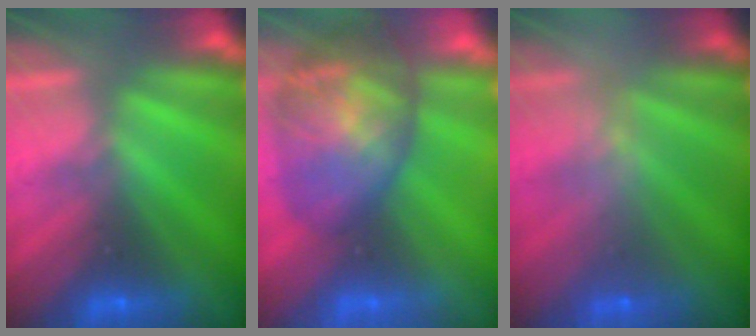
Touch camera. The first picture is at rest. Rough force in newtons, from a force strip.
{"total": 7.6}
{"total": 2.5}